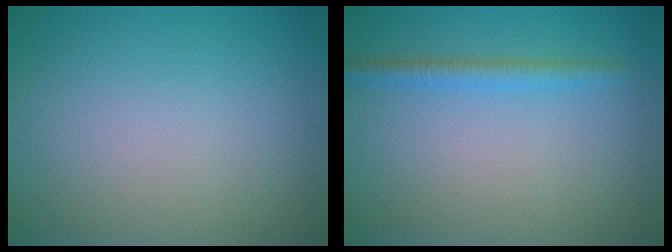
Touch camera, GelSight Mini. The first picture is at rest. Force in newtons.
{"total": 1.8, "press": 1.8, "slide": 0.0}